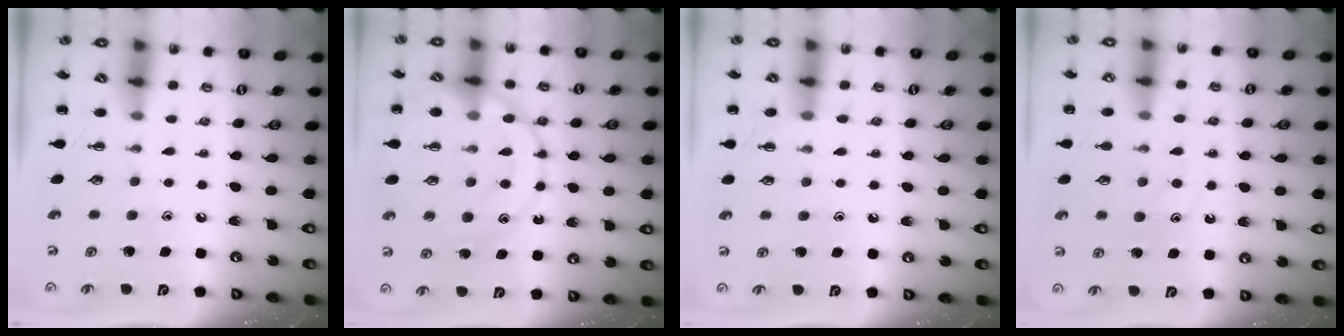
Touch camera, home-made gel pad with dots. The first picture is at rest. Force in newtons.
{"total": 18.2, "press": 18.1, "slide": 2.0}
{"total": 7.8, "press": 7.5, "slide": 2.2}
{"total": 11.3, "press": 11.3, "slide": 1.0}